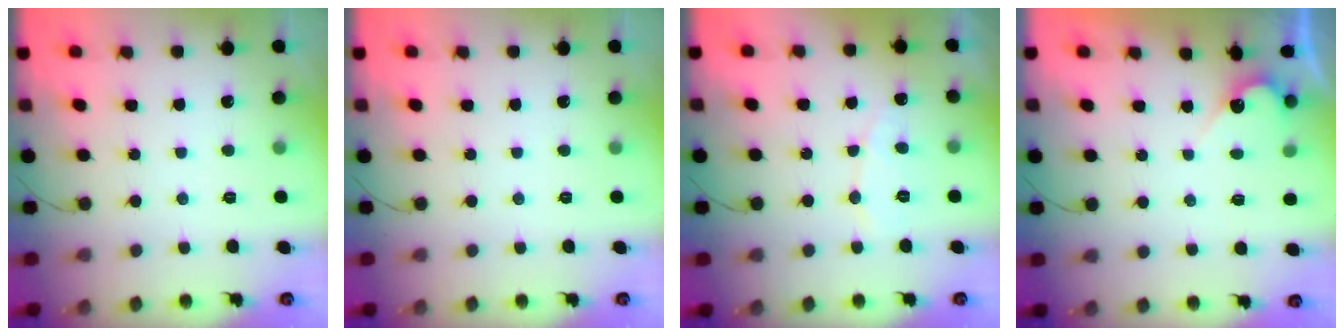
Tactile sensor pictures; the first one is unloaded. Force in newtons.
{"total": 0.0}
{"total": 5.8, "press": 5.8, "slide": 0.2}
{"total": 3.7, "press": 3.7, "slide": 0.2}